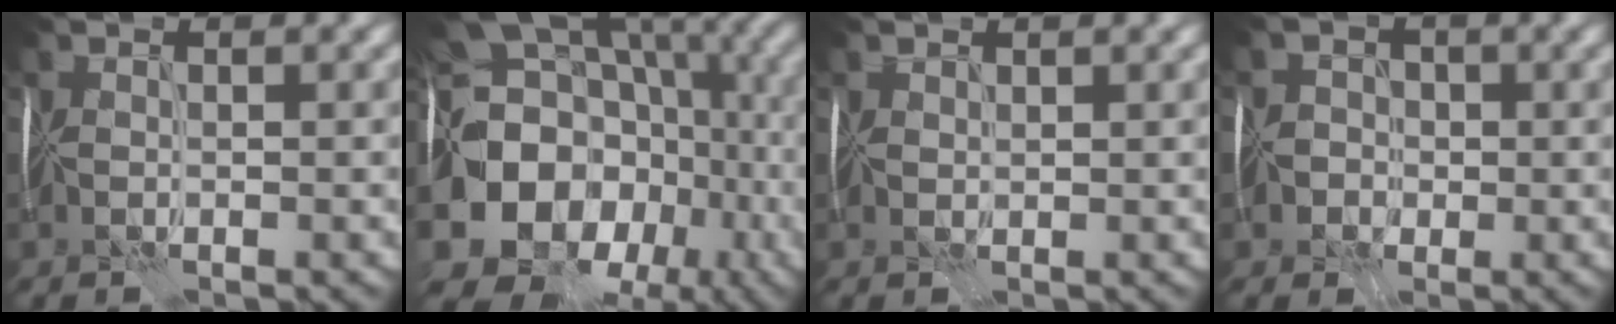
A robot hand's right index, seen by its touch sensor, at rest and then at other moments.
{"total": 18.8, "force": [-4.3, 14.3, 11.4], "torque": [-0.168, 0.005, -0.049]}
{"total": 1.0, "force": [0.8, 0.5, 0.1], "torque": [-0.006, 0.006, 0.012]}
{"total": 2.6, "force": [-1.6, 2.1, 0.1], "torque": [0.034, 0.007, -0.042]}